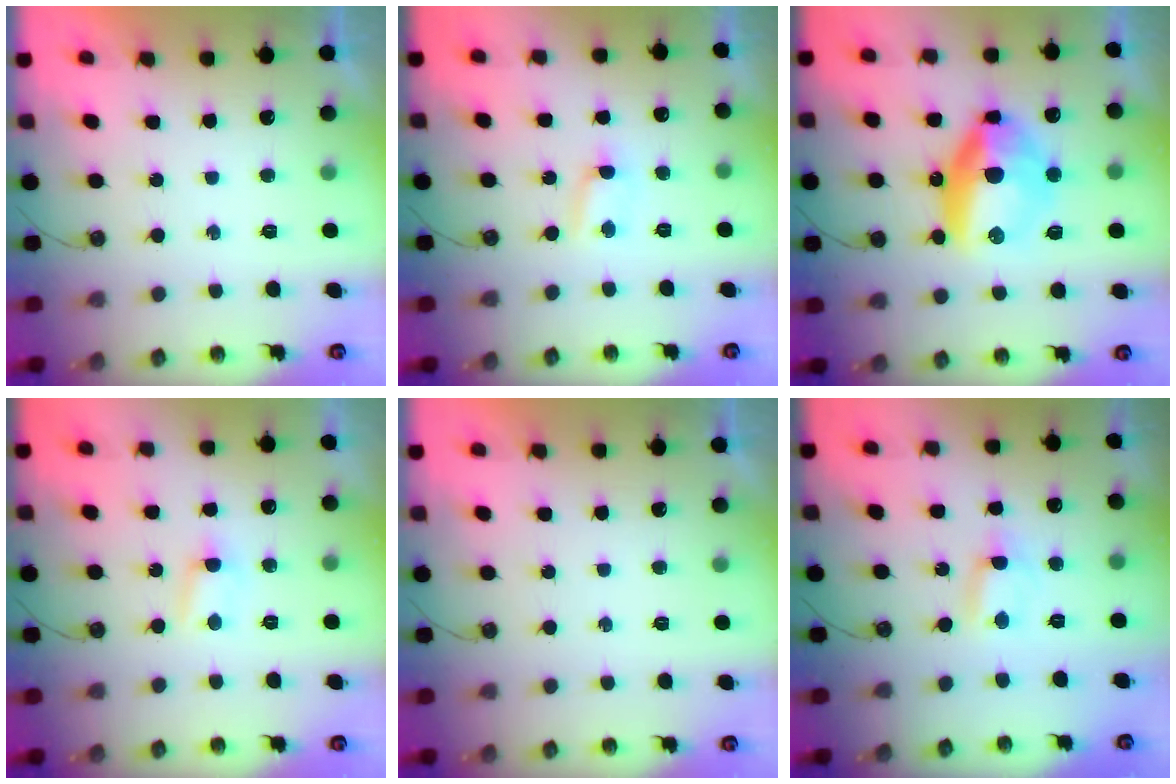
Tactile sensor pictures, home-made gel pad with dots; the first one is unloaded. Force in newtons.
{"total": 2.4, "press": 2.4, "slide": 0.3}
{"total": 13.6, "press": 13.5, "slide": 1.9}
{"total": 3.5, "press": 3.4, "slide": 0.4}
{"total": 0.0}
{"total": 0.6, "press": 0.3, "slide": 0.6}